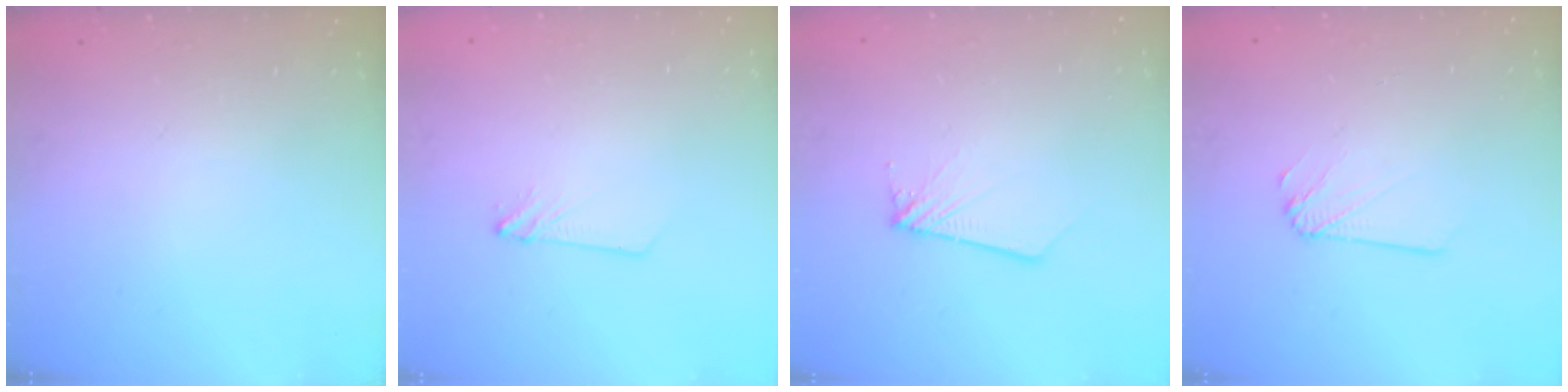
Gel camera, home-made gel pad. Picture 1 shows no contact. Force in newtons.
{"total": 2.8, "press": 2.8, "slide": 0.3}
{"total": 2.7, "press": 2.7, "slide": 0.2}
{"total": 2.2, "press": 2.2, "slide": 0.1}